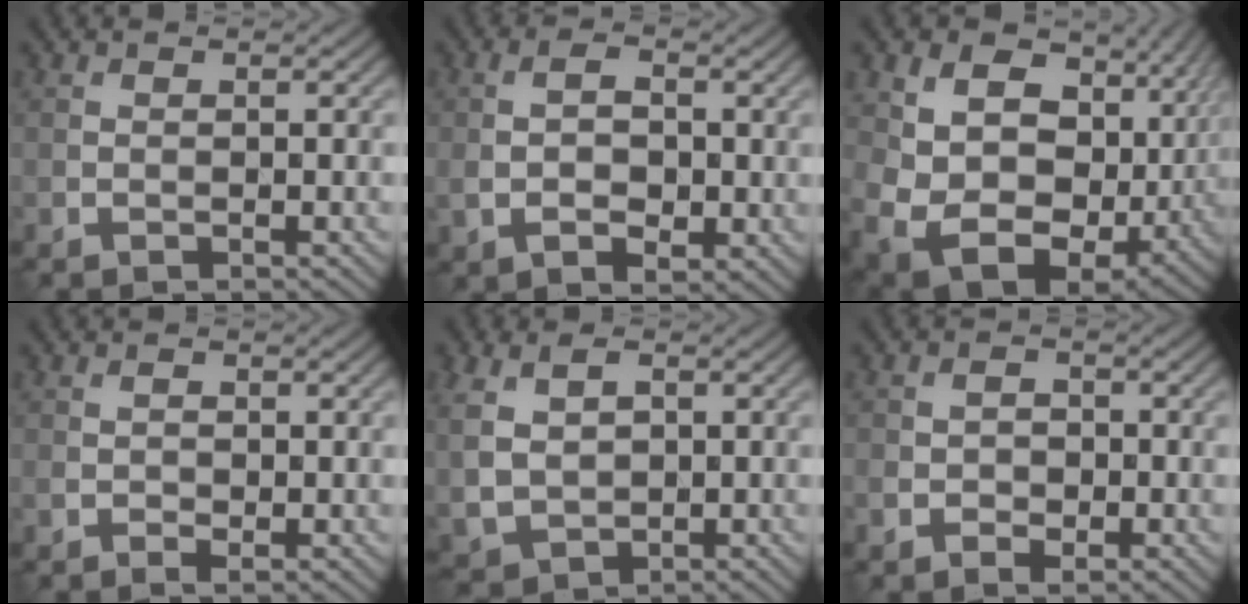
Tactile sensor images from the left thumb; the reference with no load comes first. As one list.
[{"total": 4.8, "force": [-0.3, 2.7, 4.0], "torque": [-0.077, -0.003, -0.007]}, {"total": 15.2, "force": [2.3, 10.7, 10.6], "torque": [-0.221, -0.025, 0.070]}, {"total": 1.5, "force": [-0.4, 0.9, 1.1], "torque": [-0.024, -0.004, -0.006]}, {"total": 6.6, "force": [1.3, 4.7, 4.5], "torque": [-0.122, -0.001, 0.032]}, {"total": 2.9, "force": [-1.2, 2.0, 1.7], "torque": [-0.025, -0.002, -0.024]}]